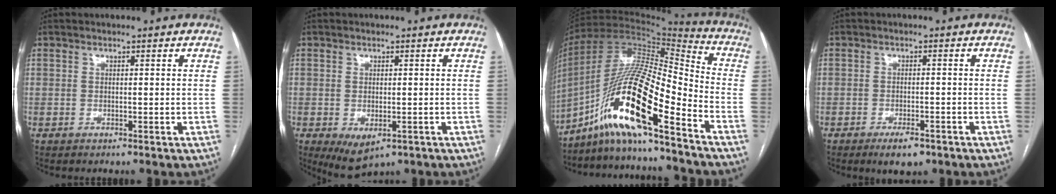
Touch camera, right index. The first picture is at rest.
{"total": 5.4, "force": [-2.3, 2.8, 4.0], "torque": [-0.062, -0.013, -0.023]}
{"total": 18.6, "force": [-10.4, 1.9, 15.3], "torque": [-0.299, 0.001, -0.192]}
{"total": 4.0, "force": [-2.6, 1.3, 2.7], "torque": [-0.047, -0.002, -0.036]}